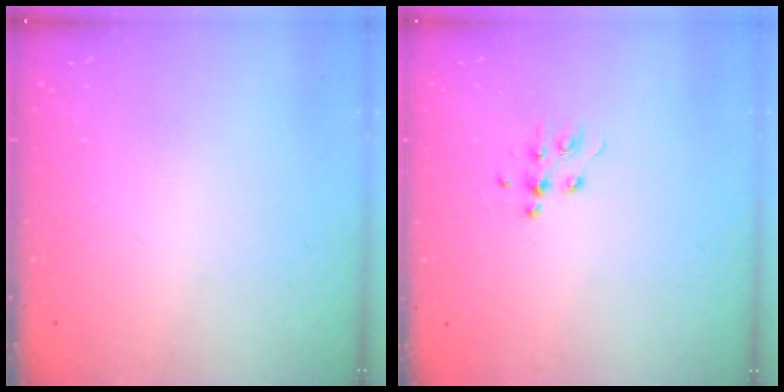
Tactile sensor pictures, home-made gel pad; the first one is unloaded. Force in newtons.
{"total": 6.1, "press": 6.0, "slide": 1.3}